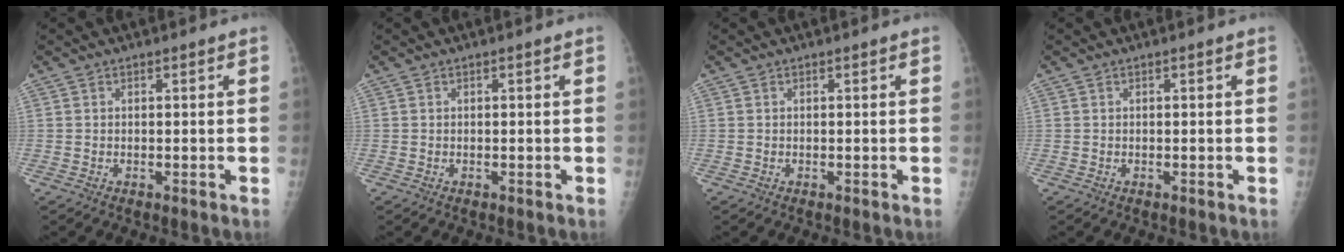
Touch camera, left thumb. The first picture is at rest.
{"total": 0.0}
{"total": 0.0}
{"total": 0.0}